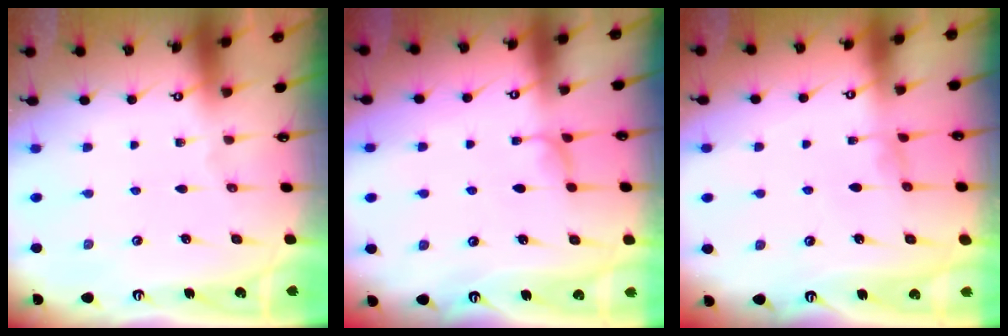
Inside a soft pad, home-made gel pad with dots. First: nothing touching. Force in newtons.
{"total": 2.2, "press": 2.2, "slide": 0.4}
{"total": 1.0, "press": 0.9, "slide": 0.3}